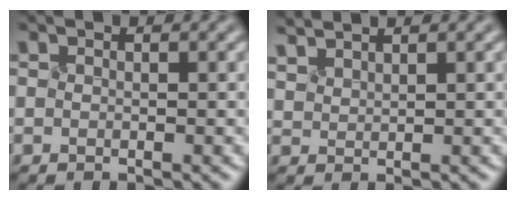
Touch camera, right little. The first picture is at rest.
{"total": 2.1, "force": [1.9, 0.4, 0.6], "torque": [-0.025, 0.005, 0.043]}